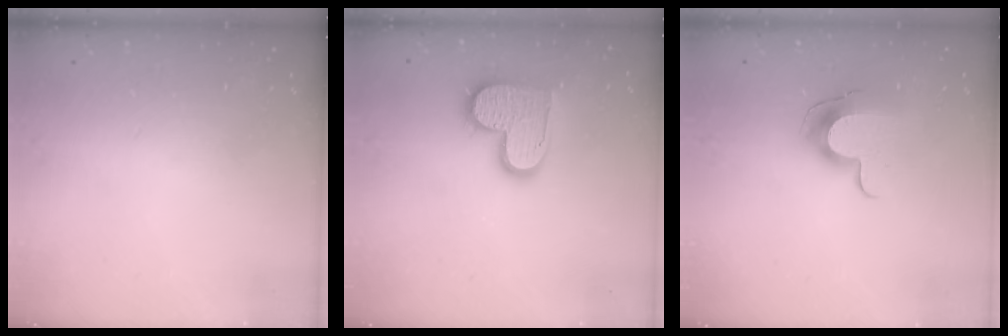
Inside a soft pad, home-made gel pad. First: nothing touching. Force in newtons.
{"total": 13.8, "press": 13.7, "slide": 1.1}
{"total": 10.2, "press": 10.2, "slide": 0.2}